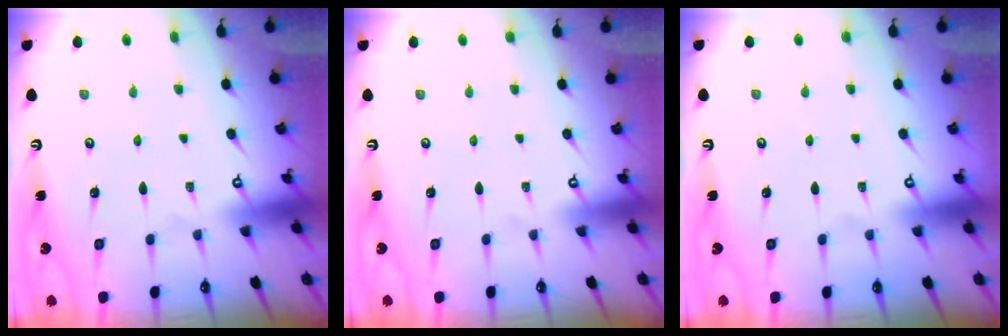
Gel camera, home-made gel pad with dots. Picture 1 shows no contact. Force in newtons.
{"total": 0.0}
{"total": 0.0}